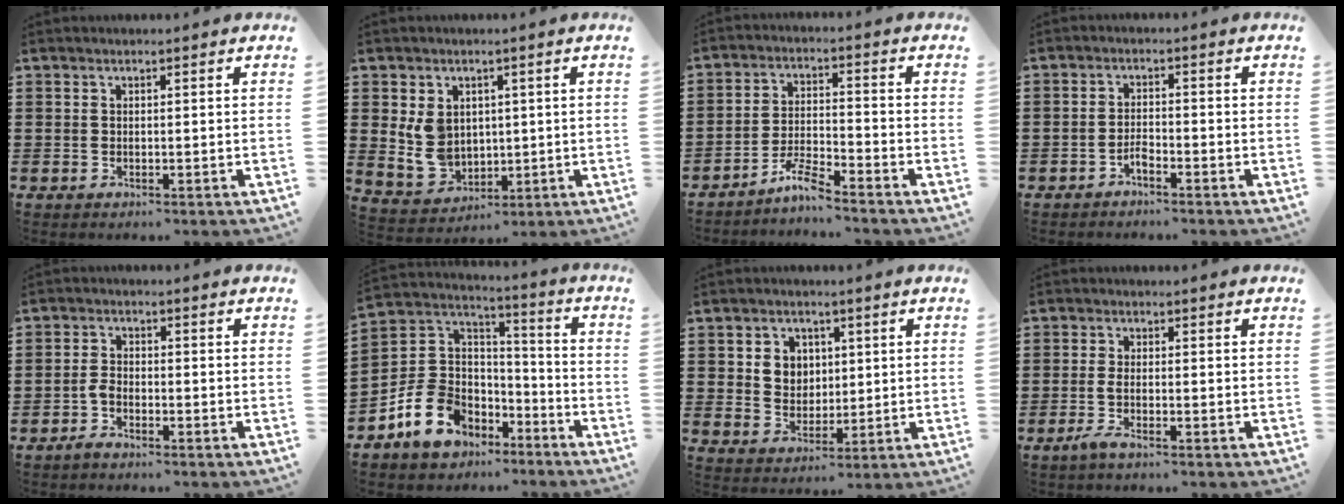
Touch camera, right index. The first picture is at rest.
{"total": 6.5, "force": [1.4, 5.4, 3.4], "torque": [-0.102, 0.006, 0.025]}
{"total": 5.0, "force": [-4.6, 0.0, 2.1], "torque": [-0.054, -0.002, -0.092]}
{"total": 1.9, "force": [-1.6, 0.4, 0.9], "torque": [-0.022, 0.003, -0.033]}
{"total": 2.2, "force": [-1.5, 1.1, 1.2], "torque": [-0.033, 0.003, -0.034]}
{"total": 11.1, "force": [-5.5, 8.8, 4.1], "torque": [-0.123, 0.018, -0.100]}
{"total": 4.4, "force": [1.3, 3.9, 1.4], "torque": [-0.037, 0.011, 0.020]}
{"total": 2.1, "force": [-1.1, 0.4, 1.8], "torque": [-0.045, -0.007, -0.025]}